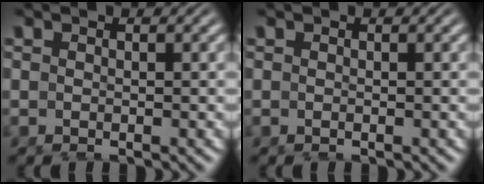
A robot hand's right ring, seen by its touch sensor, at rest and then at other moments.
{"total": 0.0}